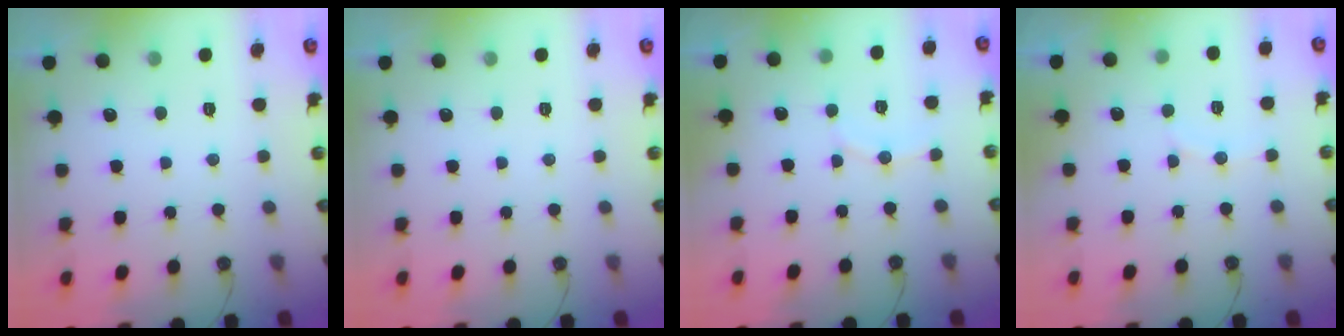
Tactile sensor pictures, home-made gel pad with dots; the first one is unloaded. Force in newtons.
{"total": 0.0}
{"total": 6.6, "press": 6.1, "slide": 2.4}
{"total": 5.3, "press": 5.2, "slide": 1.2}